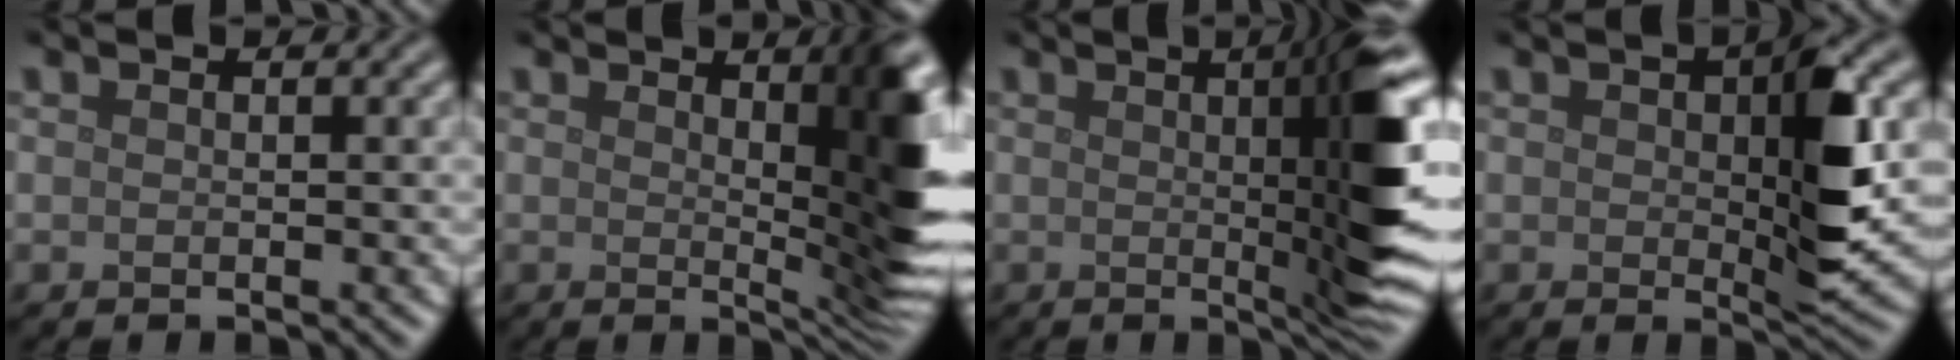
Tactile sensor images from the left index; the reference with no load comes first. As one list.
[{"total": 7.9, "force": [2.0, 1.8, 7.5], "torque": [-0.081, -0.005, 0.032]}, {"total": 10.3, "force": [1.0, 1.8, 10.1], "torque": [-0.117, 0.007, 0.017]}, {"total": 6.5, "force": [0.5, 2.0, 6.1], "torque": [-0.091, -0.002, 0.009]}]